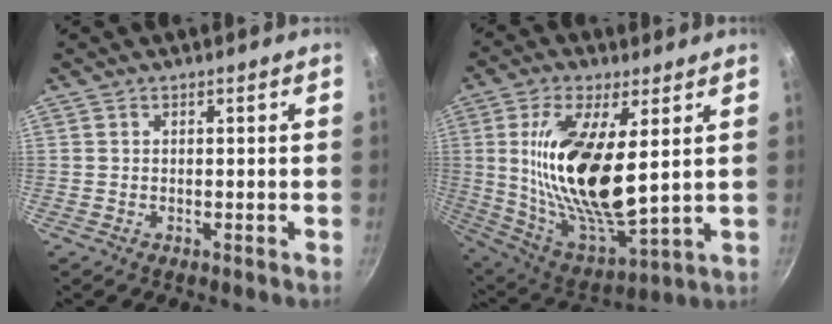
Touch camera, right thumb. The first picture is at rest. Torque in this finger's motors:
{"motor_torque": [0.79, 4.22, 2.03, 0.18, 0.47]}